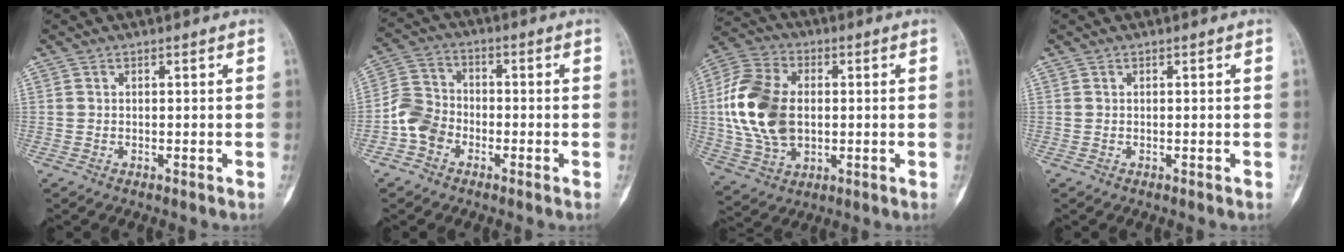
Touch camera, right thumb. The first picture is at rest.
{"total": 7.0, "force": [-2.8, 5.8, 2.6], "torque": [-0.039, 0.025, -0.064]}
{"total": 16.7, "force": [0.7, 11.5, 12.1], "torque": [-0.238, 0.011, 0.015]}
{"total": 0.0}